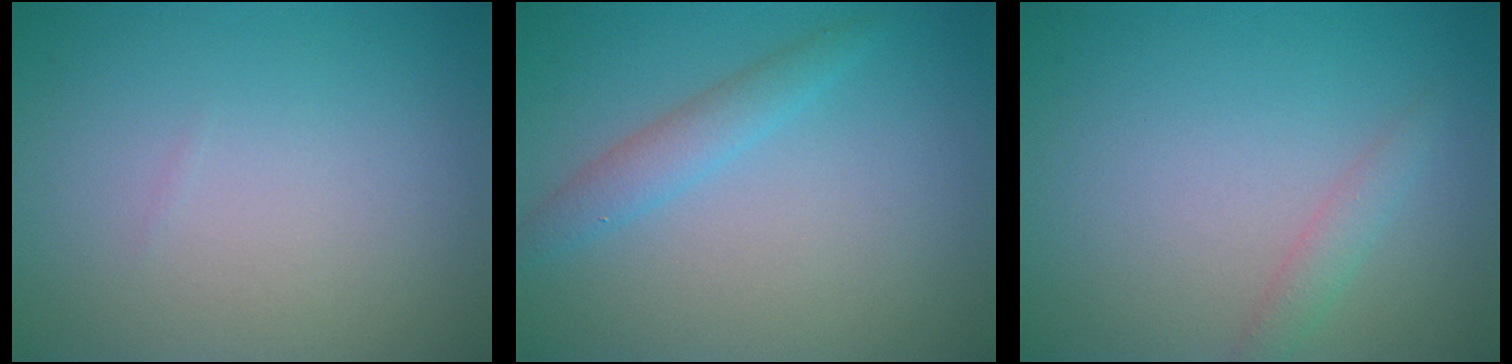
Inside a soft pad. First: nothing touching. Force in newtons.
{"total": 2.0, "press": 2.0, "slide": 0.1}
{"total": 1.3, "press": 1.3, "slide": 0.1}